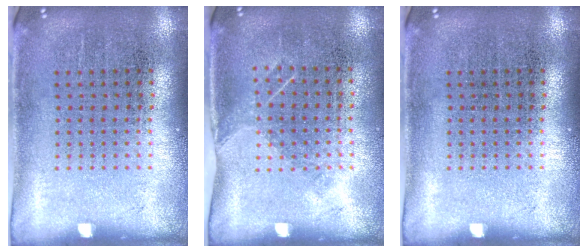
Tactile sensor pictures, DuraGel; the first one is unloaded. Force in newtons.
{"total": 1.1, "press": 0.8, "slide": 0.6}
{"total": 0.0}